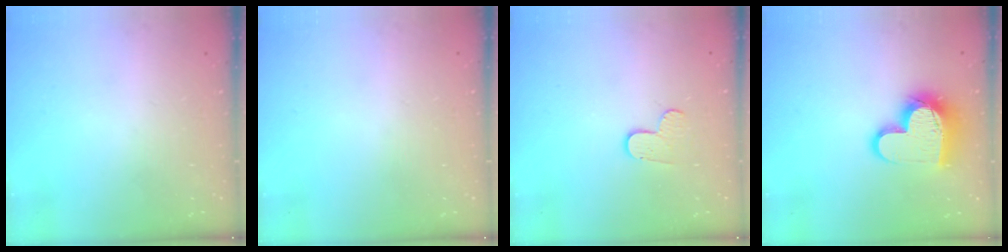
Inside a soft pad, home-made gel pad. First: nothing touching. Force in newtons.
{"total": 0.8, "press": 0.8, "slide": 0.1}
{"total": 3.3, "press": 3.3, "slide": 0.3}
{"total": 15.8, "press": 15.8, "slide": 1.2}